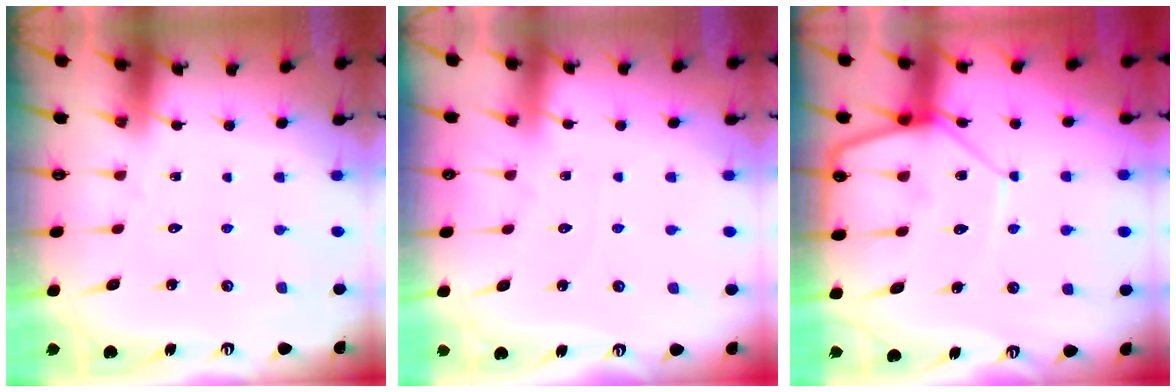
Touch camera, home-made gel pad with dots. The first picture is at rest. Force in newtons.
{"total": 1.6, "press": 1.5, "slide": 0.3}
{"total": 9.0, "press": 8.9, "slide": 0.8}